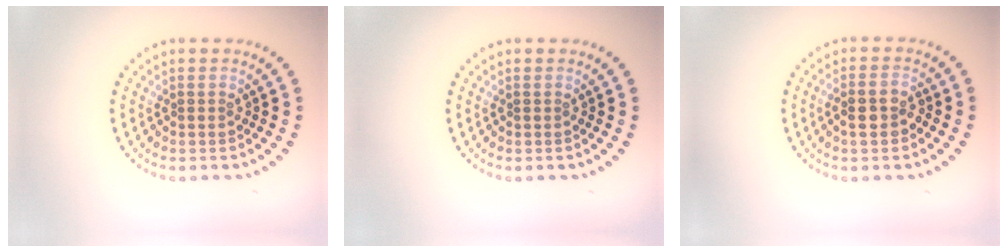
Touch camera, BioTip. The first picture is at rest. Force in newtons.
{"total": 0.0}
{"total": 2.6, "press": 2.4, "slide": 0.7}